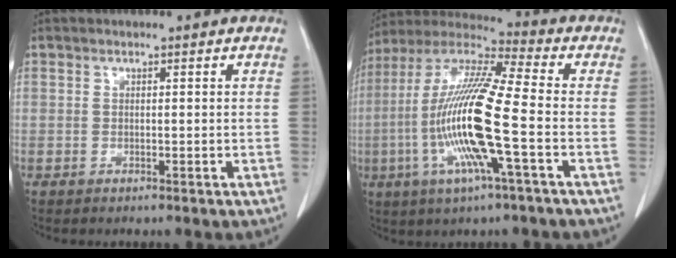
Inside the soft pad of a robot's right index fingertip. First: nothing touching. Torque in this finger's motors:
{"motor_torque": [2.14, 0.00, 1.05, 0.21]}